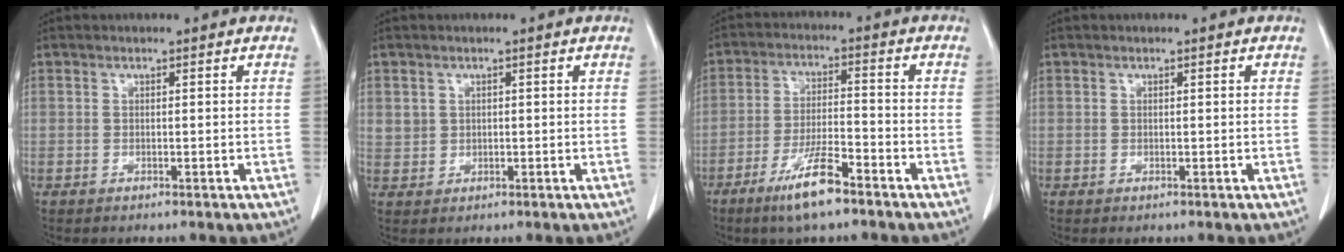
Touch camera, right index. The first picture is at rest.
{"total": 2.1, "force": [0.8, 1.9, 0.4], "torque": [0.002, 0.004, 0.018]}
{"total": 8.4, "force": [-5.6, 1.1, 6.2], "torque": [-0.120, -0.013, -0.102]}
{"total": 0.0}